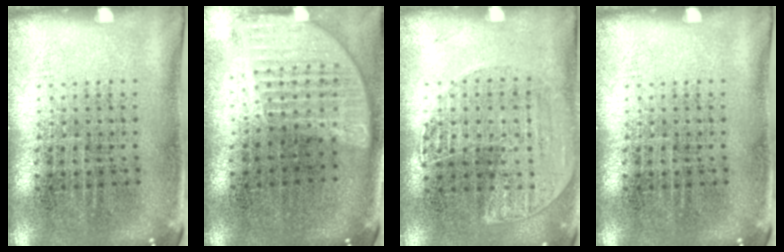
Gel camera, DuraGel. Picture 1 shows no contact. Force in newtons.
{"total": 1.7, "press": 1.5, "slide": 0.9}
{"total": 1.3, "press": 1.3, "slide": 0.1}
{"total": 0.0}